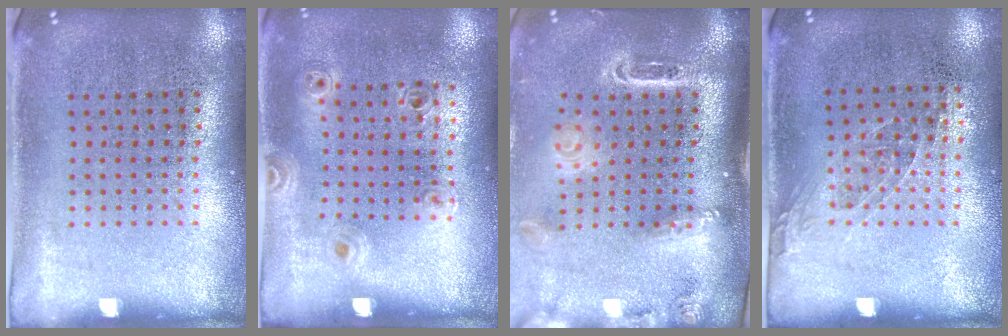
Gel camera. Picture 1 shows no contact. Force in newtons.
{"total": 1.0, "press": 1.0, "slide": 0.2}
{"total": 2.8, "press": 1.9, "slide": 2.0}
{"total": 1.0, "press": 0.8, "slide": 0.6}